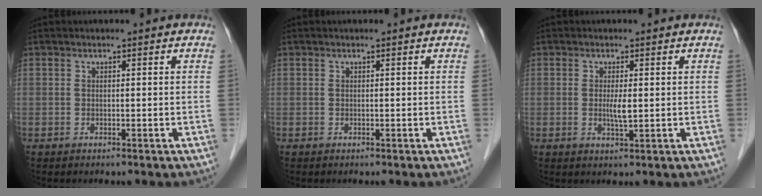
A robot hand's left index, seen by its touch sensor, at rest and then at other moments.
{"total": 0.0}
{"total": 2.1, "force": [-0.3, 0.2, 2.1], "torque": [-0.044, -0.010, -0.005]}